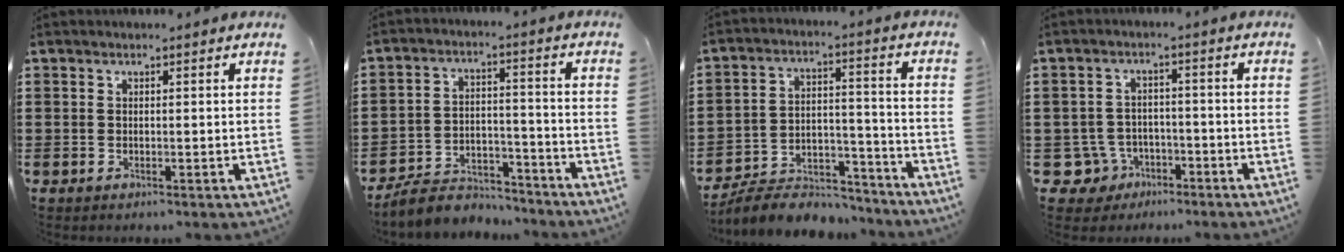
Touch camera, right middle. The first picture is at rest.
{"total": 6.1, "force": [-5.9, 1.4, 1.0], "torque": [-0.021, 0.017, -0.117]}
{"total": 7.3, "force": [-7.0, 1.6, 1.3], "torque": [-0.027, 0.015, -0.137]}
{"total": 4.9, "force": [-3.1, 3.5, 1.3], "torque": [-0.061, 0.003, -0.069]}